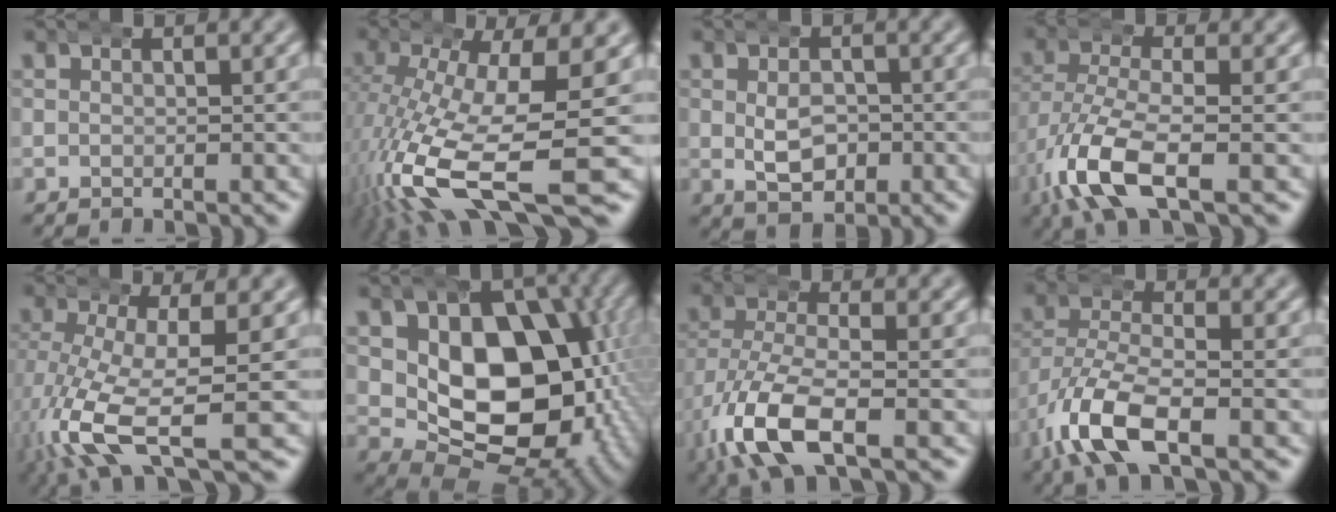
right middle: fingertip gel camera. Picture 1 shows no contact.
{"total": 10.5, "force": [-4.3, 3.5, 8.9], "torque": [-0.174, -0.044, -0.046]}
{"total": 3.7, "force": [-0.5, 2.4, 2.8], "torque": [-0.041, -0.015, -0.005]}
{"total": 6.5, "force": [-2.1, 2.9, 5.4], "torque": [-0.129, -0.026, -0.028]}
{"total": 6.7, "force": [-2.2, 2.0, 6.0], "torque": [-0.126, -0.032, -0.022]}
{"total": 18.1, "force": [0.4, 13.0, 12.5], "torque": [-0.202, -0.047, 0.014]}
{"total": 6.6, "force": [-2.2, 3.0, 5.4], "torque": [-0.130, -0.027, -0.029]}
{"total": 5.9, "force": [-2.2, 2.7, 4.7], "torque": [-0.117, -0.024, -0.032]}